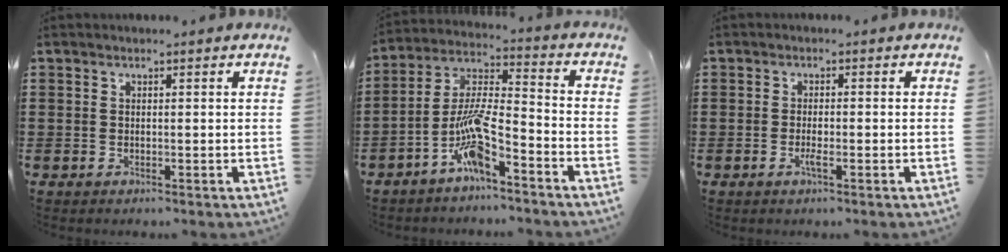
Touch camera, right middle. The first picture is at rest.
{"total": 8.9, "force": [-5.9, 1.2, 6.5], "torque": [-0.158, -0.015, -0.123]}
{"total": 1.6, "force": [-0.7, 0.3, 1.4], "torque": [-0.035, -0.002, -0.015]}